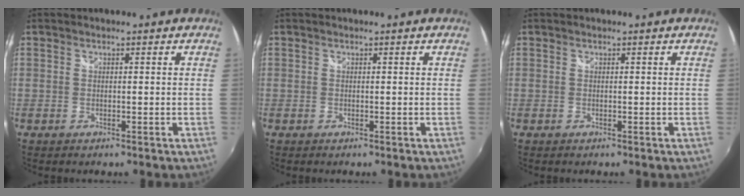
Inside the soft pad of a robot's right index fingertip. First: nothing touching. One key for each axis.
{"total": 0.0}
{"total": 0.0}